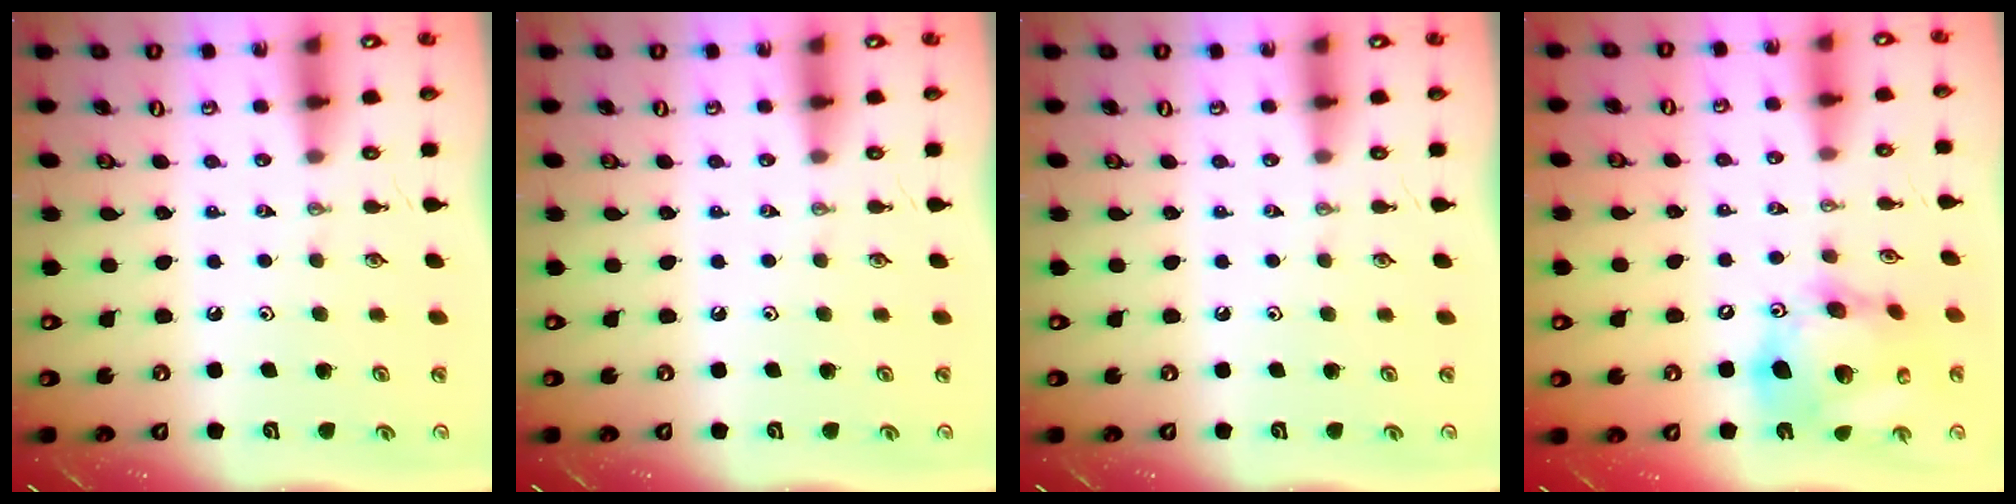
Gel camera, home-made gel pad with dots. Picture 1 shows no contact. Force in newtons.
{"total": 0.0}
{"total": 0.0}
{"total": 18.8, "press": 18.6, "slide": 2.5}